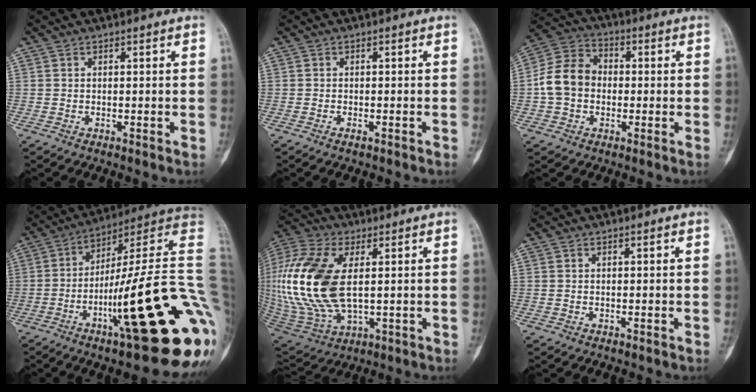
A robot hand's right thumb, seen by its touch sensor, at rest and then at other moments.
{"total": 0.8, "force": [-0.5, 0.4, 0.4], "torque": [-0.004, 0.003, -0.009]}
{"total": 10.6, "force": [-0.8, 8.6, 6.1], "torque": [-0.100, 0.033, -0.026]}
{"total": 31.3, "force": [-8.8, 5.7, 29.5], "torque": [-0.330, 0.052, -0.139]}
{"total": 23.2, "force": [2.3, 12.6, 19.3], "torque": [-0.428, -0.013, 0.047]}
{"total": 0.0}